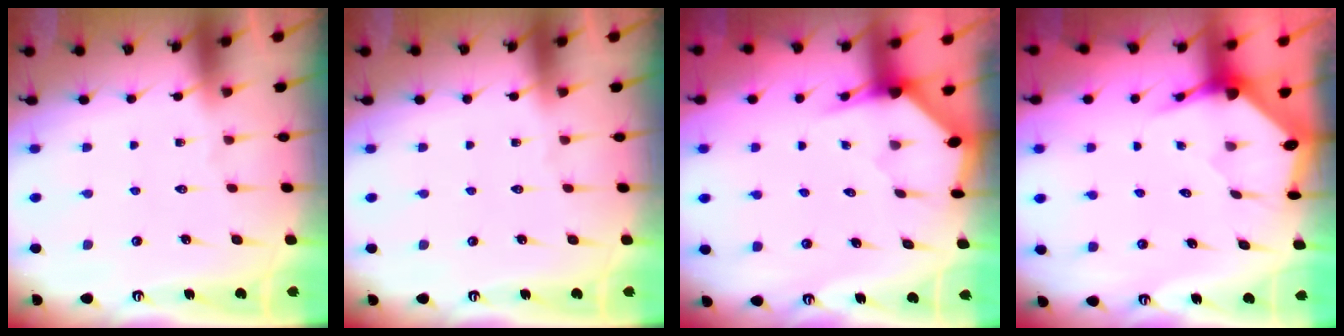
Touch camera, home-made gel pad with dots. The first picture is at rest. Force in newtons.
{"total": 0.0}
{"total": 3.3, "press": 3.3, "slide": 0.3}
{"total": 3.6, "press": 3.6, "slide": 0.5}